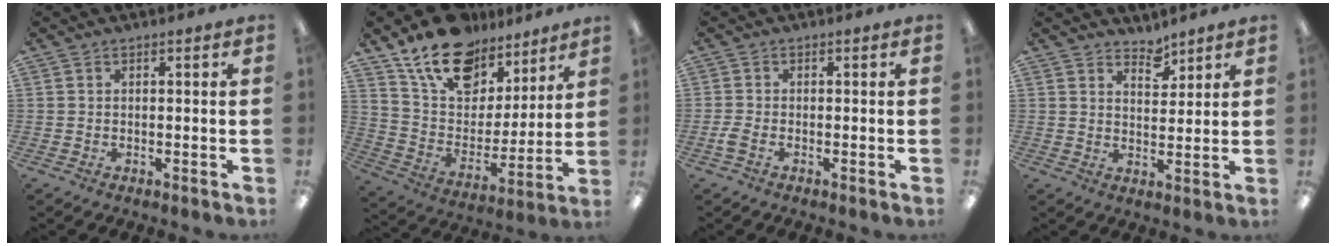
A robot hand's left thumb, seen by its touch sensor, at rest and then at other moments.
{"total": 18.3, "force": [13.2, 10.2, 7.4], "torque": [-0.142, -0.078, 0.241]}
{"total": 1.9, "force": [-0.7, 0.8, 1.5], "torque": [-0.040, -0.002, -0.017]}
{"total": 4.5, "force": [4.1, 1.6, 0.9], "torque": [-0.003, -0.031, 0.073]}